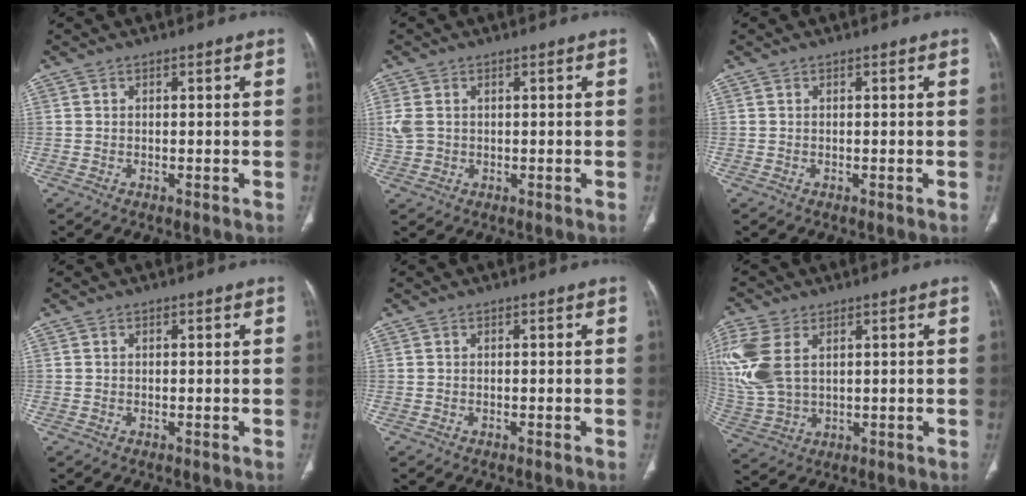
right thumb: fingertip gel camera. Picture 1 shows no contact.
{"total": 3.7, "force": [0.5, 2.7, 2.4], "torque": [-0.071, 0.006, 0.015]}
{"total": 0.0}
{"total": 0.0}
{"total": 0.0}
{"total": 13.5, "force": [4.1, 8.3, 9.9], "torque": [-0.249, -0.003, 0.092]}